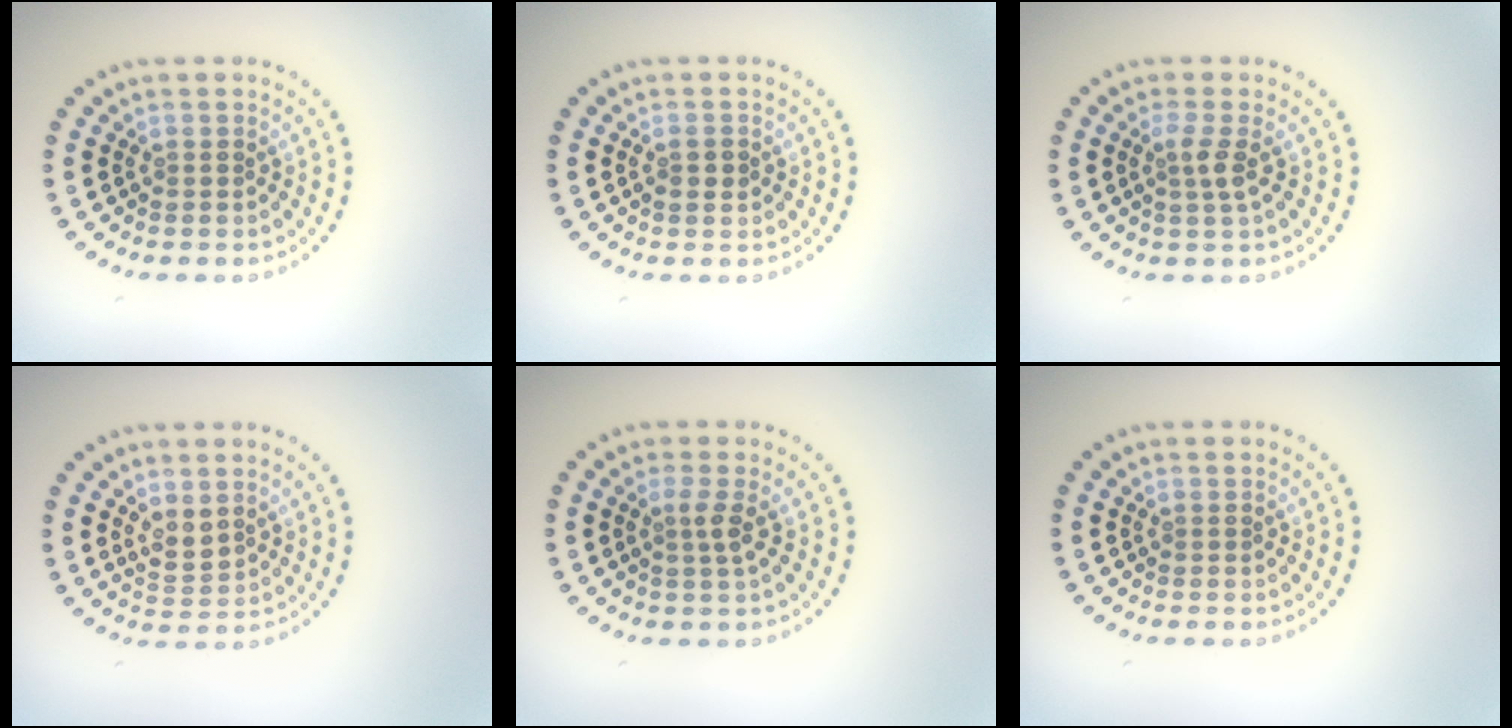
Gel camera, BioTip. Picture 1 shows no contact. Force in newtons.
{"total": 1.2, "press": 1.1, "slide": 0.1}
{"total": 1.8, "press": 1.4, "slide": 1.2}
{"total": 2.1, "press": 1.9, "slide": 1.0}
{"total": 1.5, "press": 1.0, "slide": 1.1}
{"total": 0.0}